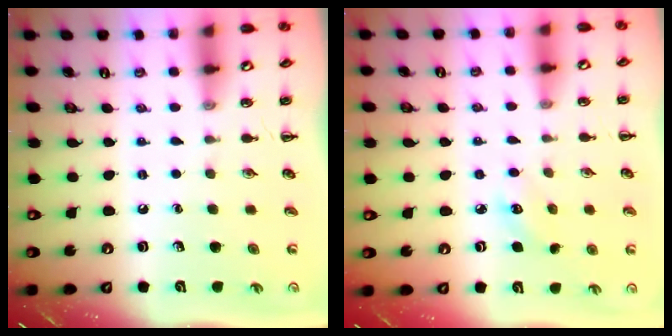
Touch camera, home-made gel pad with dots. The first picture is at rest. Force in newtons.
{"total": 3.2, "press": 3.1, "slide": 0.7}